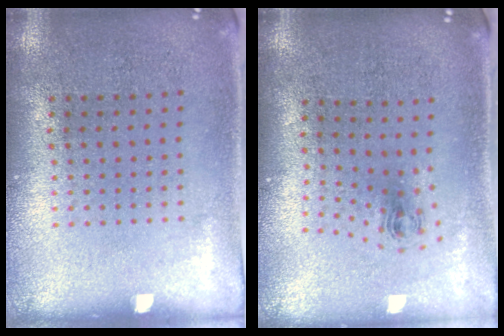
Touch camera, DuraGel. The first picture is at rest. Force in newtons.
{"total": 0.8, "press": 0.4, "slide": 0.8}